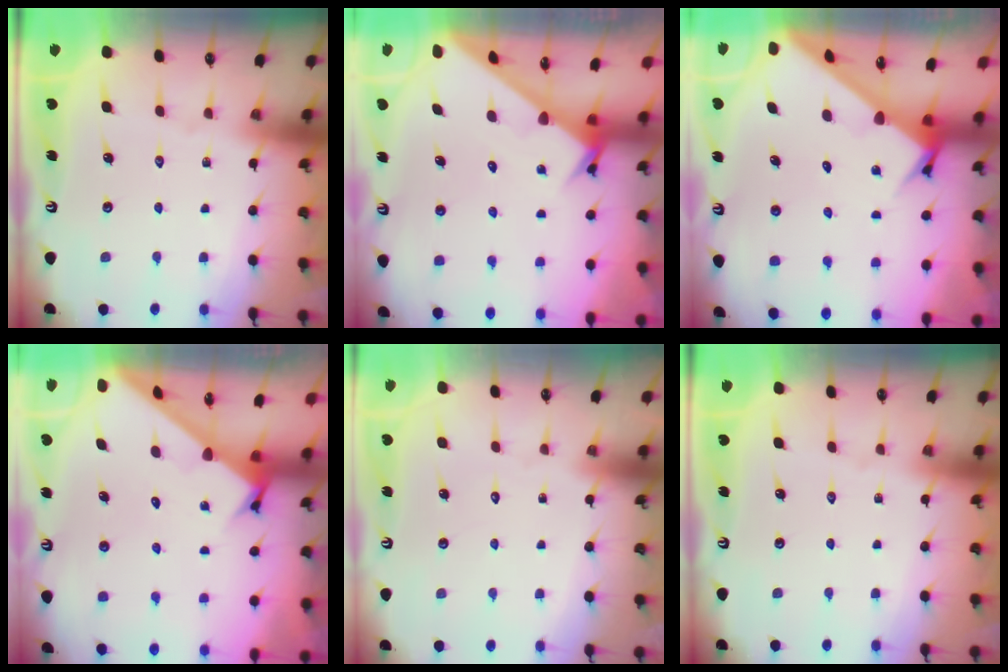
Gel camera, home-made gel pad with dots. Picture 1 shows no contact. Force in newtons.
{"total": 2.9, "press": 2.9, "slide": 0.1}
{"total": 2.9, "press": 2.9, "slide": 0.2}
{"total": 2.4, "press": 2.4, "slide": 0.2}
{"total": 1.7, "press": 1.7, "slide": 0.1}
{"total": 0.0}